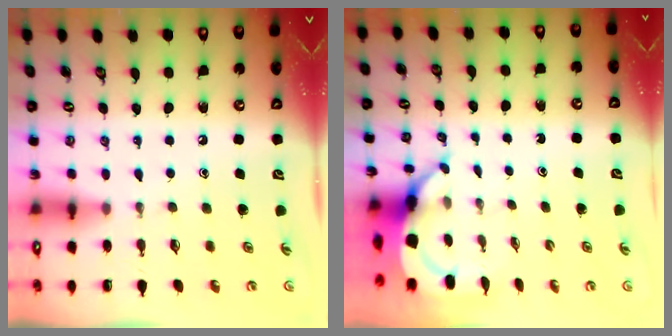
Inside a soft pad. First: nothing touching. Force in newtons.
{"total": 5.4, "press": 5.4, "slide": 0.7}